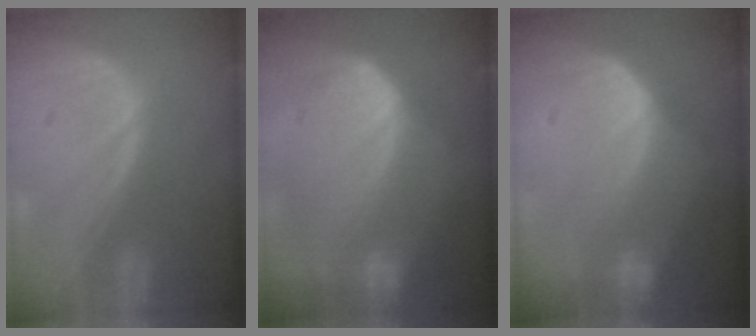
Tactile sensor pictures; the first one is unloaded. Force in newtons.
{"total": 10.3, "press": 9.0, "slide": 5.1}
{"total": 7.2, "press": 6.1, "slide": 3.8}